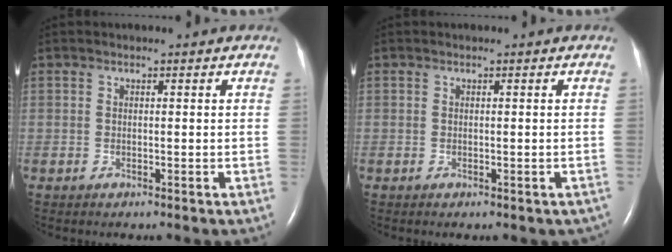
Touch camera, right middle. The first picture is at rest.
{"total": 1.4, "force": [-1.0, 0.9, 0.6], "torque": [0.003, 0.002, -0.007]}